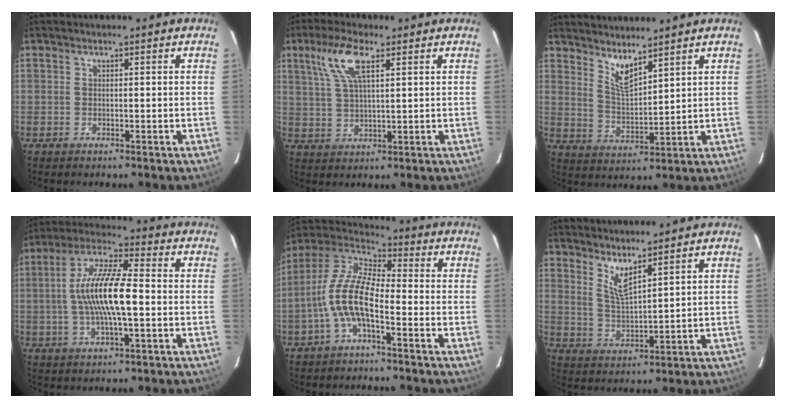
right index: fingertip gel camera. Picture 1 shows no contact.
{"total": 8.6, "force": [4.0, 2.8, 7.2], "torque": [-0.146, 0.015, 0.078]}
{"total": 5.8, "force": [4.7, 1.0, 3.3], "torque": [-0.061, -0.011, 0.092]}
{"total": 13.3, "force": [-0.9, 3.1, 12.9], "torque": [-0.251, 0.010, -0.023]}
{"total": 10.9, "force": [-3.8, 3.7, 9.5], "torque": [-0.204, 0.013, -0.078]}
{"total": 5.1, "force": [3.9, 0.4, 3.2], "torque": [-0.062, -0.012, 0.075]}